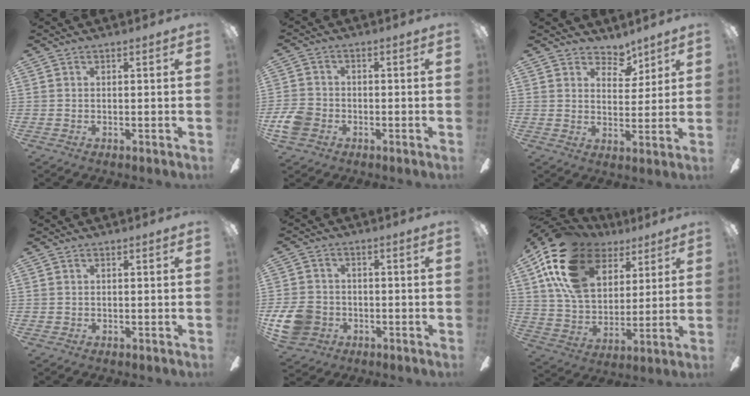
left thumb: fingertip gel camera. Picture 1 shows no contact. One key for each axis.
{"total": 6.2, "fx": -2.4, "fy": 4.8, "fz": 3.1, "tx": -0.072, "ty": 0.015, "tz": -0.046}
{"total": 5.0, "fx": 4.1, "fy": 2.8, "fz": 0.9, "tx": 0.000, "ty": -0.025, "tz": 0.071}
{"total": 0.5, "fx": 0.1, "fy": 0.5, "fz": 0.1, "tx": -0.001, "ty": 0.005, "tz": 0.000}
{"total": 9.4, "fx": -2.9, "fy": 7.8, "fz": 4.4, "tx": -0.107, "ty": 0.023, "tz": -0.054}
{"total": 21.9, "fx": 11.0, "fy": 13.9, "fz": 12.9, "tx": -0.265, "ty": -0.035, "tz": 0.201}